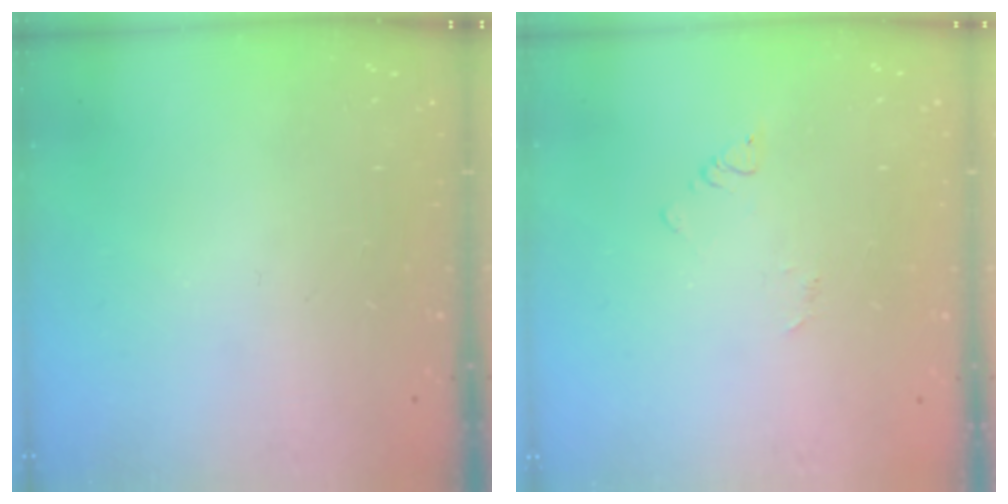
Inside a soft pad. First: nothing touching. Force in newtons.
{"total": 2.4, "press": 2.4, "slide": 0.3}